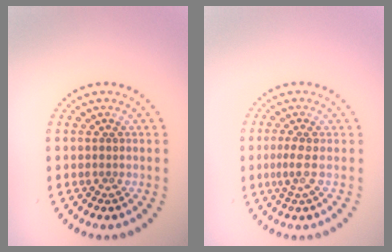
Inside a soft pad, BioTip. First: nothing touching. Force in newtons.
{"total": 1.4, "press": 1.2, "slide": 0.9}